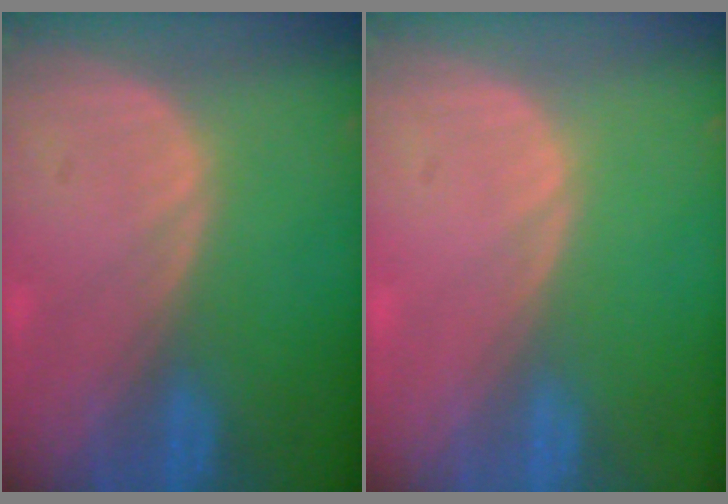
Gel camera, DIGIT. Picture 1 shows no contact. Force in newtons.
{"total": 0.0}